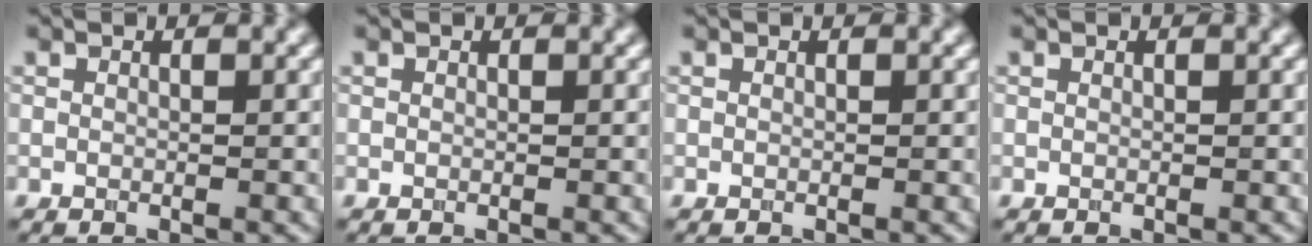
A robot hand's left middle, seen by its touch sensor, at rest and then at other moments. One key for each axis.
{"total": 0.0}
{"total": 0.0}
{"total": 0.0}